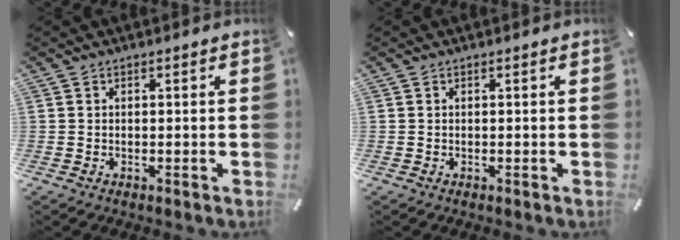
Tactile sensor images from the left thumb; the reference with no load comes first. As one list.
[{"total": 0.0}]